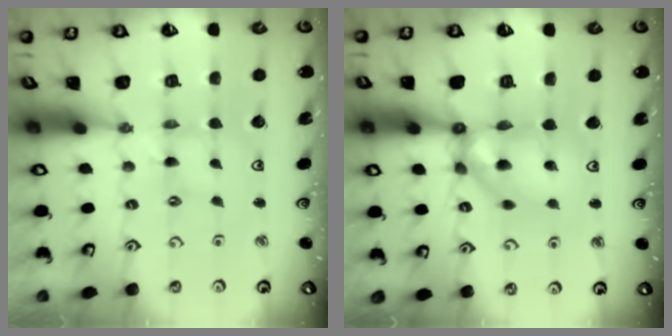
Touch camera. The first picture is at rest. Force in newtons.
{"total": 13.6, "press": 13.5, "slide": 1.8}